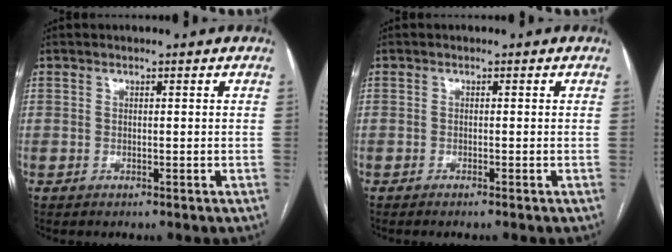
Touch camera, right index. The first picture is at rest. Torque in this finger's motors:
{"motor_torque": [0.05, 0.10, -0.02, 0.01]}